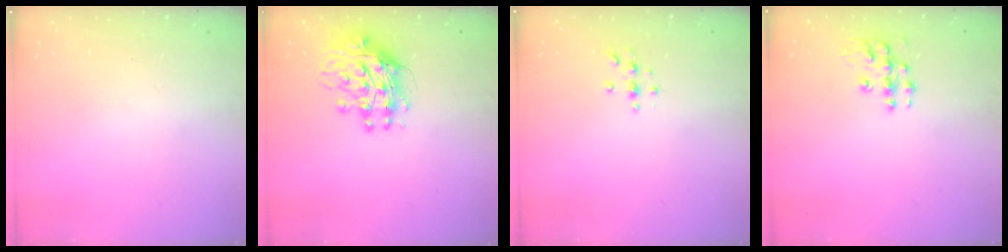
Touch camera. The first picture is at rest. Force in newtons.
{"total": 13.5, "press": 13.4, "slide": 1.4}
{"total": 3.0, "press": 3.0, "slide": 0.4}
{"total": 8.9, "press": 8.8, "slide": 0.6}